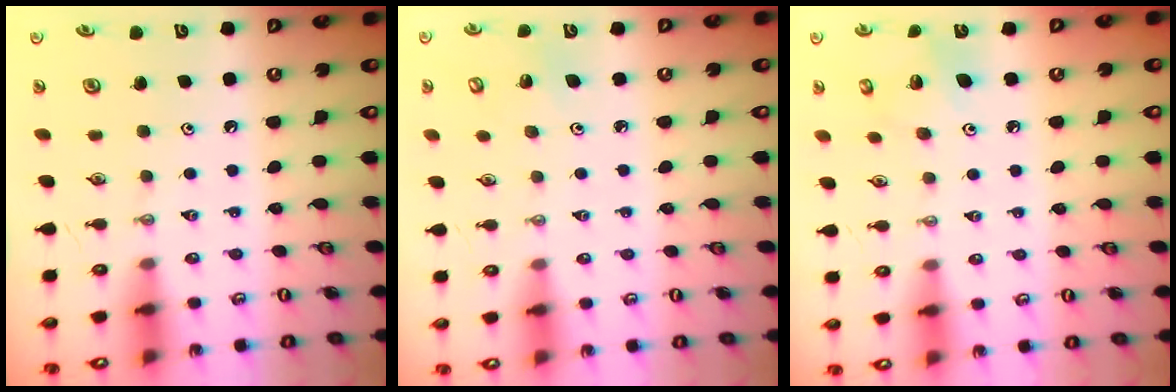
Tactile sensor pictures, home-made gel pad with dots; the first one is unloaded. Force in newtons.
{"total": 3.0, "press": 2.9, "slide": 0.5}
{"total": 6.8, "press": 6.8, "slide": 0.1}